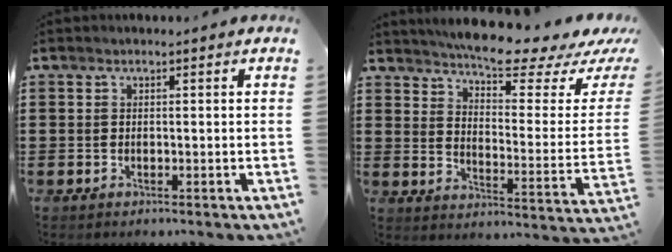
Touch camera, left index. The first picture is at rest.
{"total": 7.5, "force": [6.5, -0.3, 3.7], "torque": [-0.076, -0.055, 0.106]}